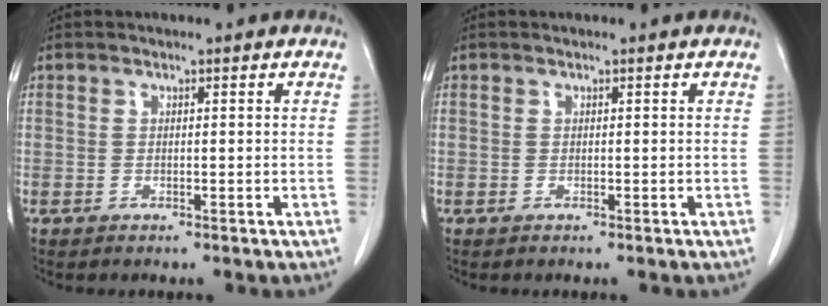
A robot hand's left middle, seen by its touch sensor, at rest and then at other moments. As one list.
[{"total": 0.0}]